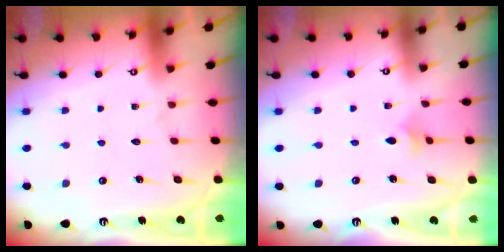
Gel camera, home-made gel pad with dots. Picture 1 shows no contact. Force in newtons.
{"total": 2.9, "press": 2.8, "slide": 0.7}